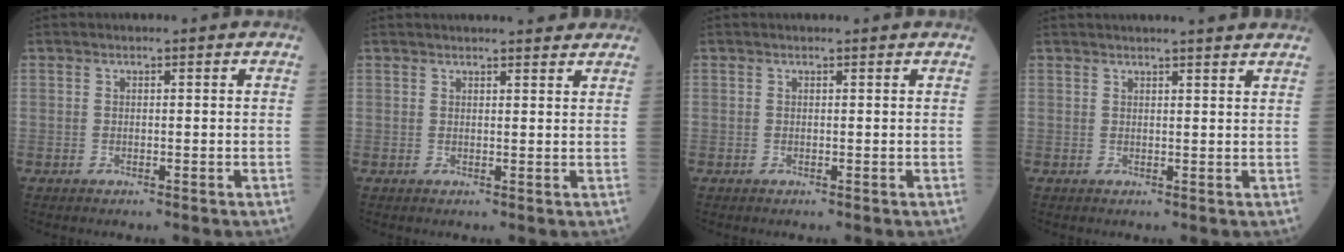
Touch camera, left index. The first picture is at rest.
{"total": 6.1, "force": [5.5, 0.9, 2.3], "torque": [-0.029, 0.012, 0.060]}
{"total": 0.6, "force": [0.6, -0.1, 0.1], "torque": [-0.003, -0.001, 0.007]}
{"total": 6.0, "force": [5.5, -0.2, 2.5], "torque": [-0.037, 0.012, 0.058]}